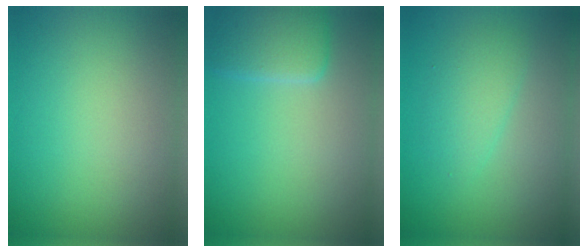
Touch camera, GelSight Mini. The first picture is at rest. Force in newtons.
{"total": 2.9, "press": 2.9, "slide": 0.1}
{"total": 2.1, "press": 2.1, "slide": 0.1}